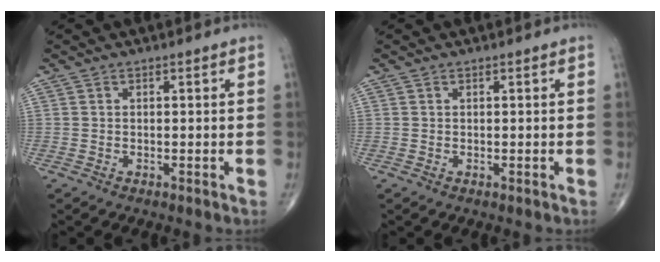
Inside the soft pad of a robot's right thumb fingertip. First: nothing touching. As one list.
[{"total": 0.0}]